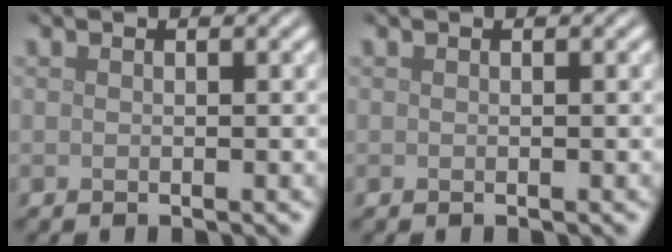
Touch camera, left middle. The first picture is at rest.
{"total": 0.0}